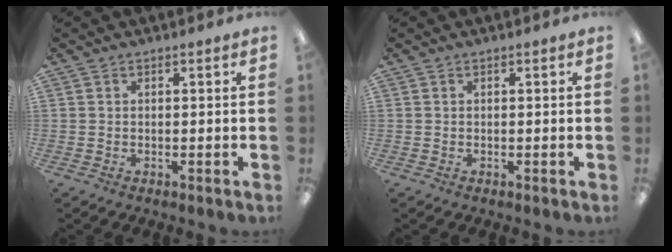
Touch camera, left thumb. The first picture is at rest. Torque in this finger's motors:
{"motor_torque": [-0.01, 0.00, 0.01, -0.03, 0.00]}